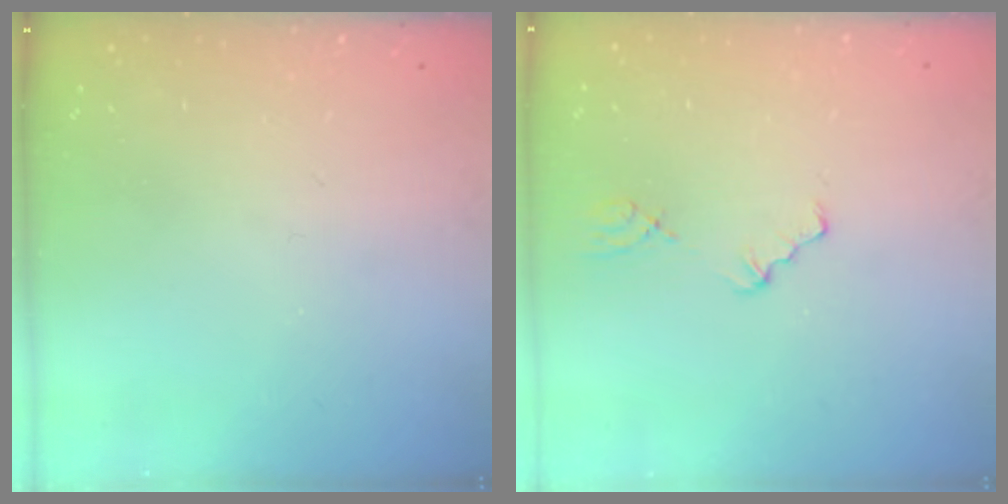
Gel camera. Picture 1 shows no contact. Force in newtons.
{"total": 1.2, "press": 1.2, "slide": 0.2}